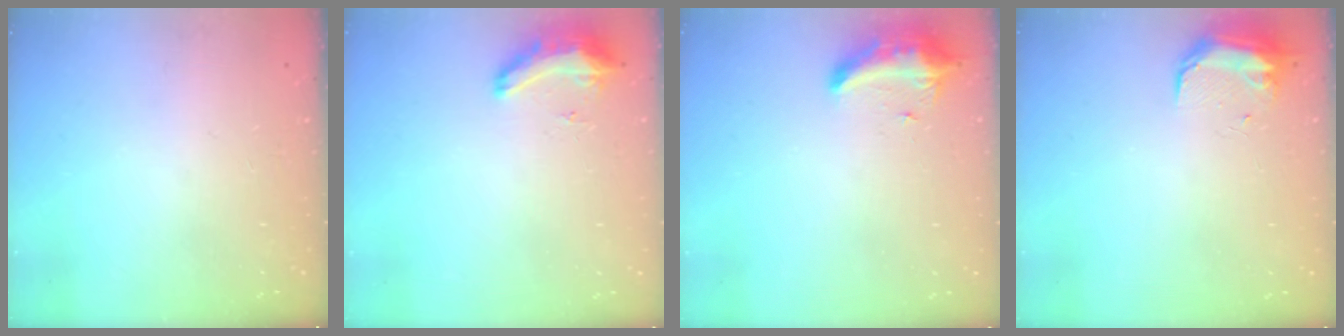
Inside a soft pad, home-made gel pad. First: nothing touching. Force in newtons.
{"total": 8.9, "press": 8.9, "slide": 1.3}
{"total": 9.6, "press": 9.6, "slide": 0.8}
{"total": 9.2, "press": 9.2, "slide": 0.7}